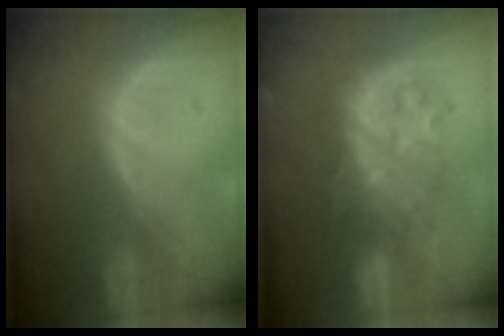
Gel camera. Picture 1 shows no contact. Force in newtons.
{"total": 8.9, "press": 8.1, "slide": 3.7}